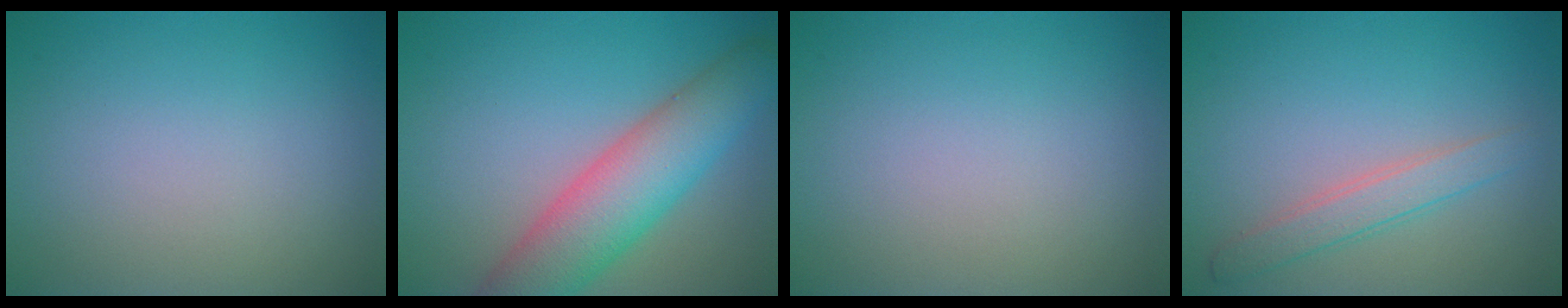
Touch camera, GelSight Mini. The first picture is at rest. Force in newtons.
{"total": 7.7, "press": 7.7, "slide": 0.3}
{"total": 0.0}
{"total": 2.3, "press": 2.3, "slide": 0.1}